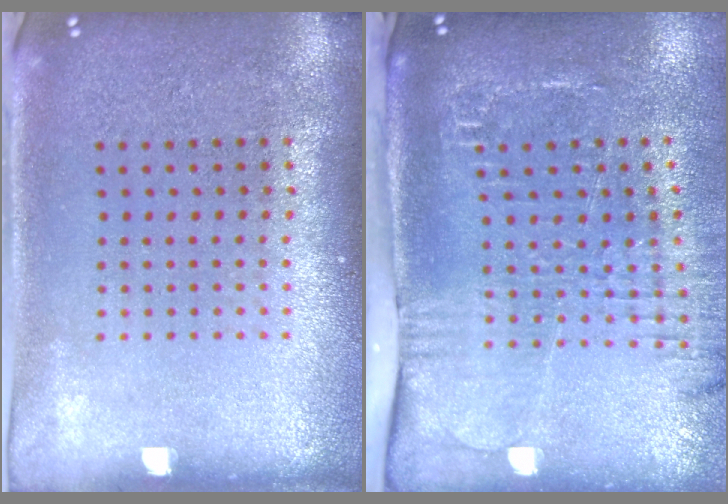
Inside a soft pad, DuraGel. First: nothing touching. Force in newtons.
{"total": 2.6, "press": 2.1, "slide": 1.6}